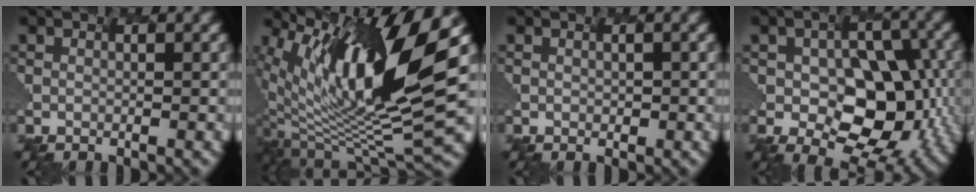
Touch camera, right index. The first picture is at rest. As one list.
[{"total": 13.2, "force": [4.5, 4.1, 11.8], "torque": [-0.229, -0.002, 0.101]}, {"total": 0.0}, {"total": 8.8, "force": [-2.3, 5.4, 6.6], "torque": [-0.112, -0.003, -0.022]}]